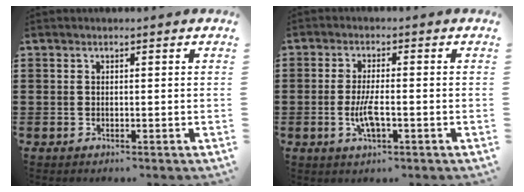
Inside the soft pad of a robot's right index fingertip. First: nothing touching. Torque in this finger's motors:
{"motor_torque": [2.14, 0.00, 0.17, 0.08]}